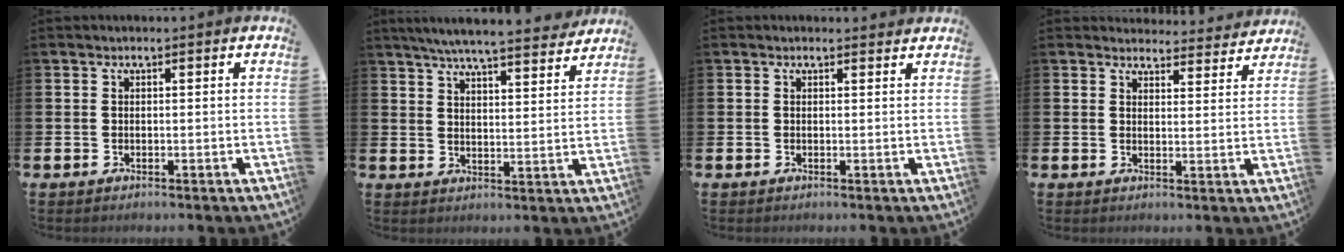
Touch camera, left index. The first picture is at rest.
{"total": 6.5, "force": [6.2, 0.1, 2.0], "torque": [-0.048, -0.039, 0.105]}
{"total": 0.6, "force": [0.5, 0.2, 0.2], "torque": [0.002, -0.002, 0.007]}
{"total": 3.8, "force": [3.7, 0.7, 0.0], "torque": [0.000, -0.028, 0.065]}